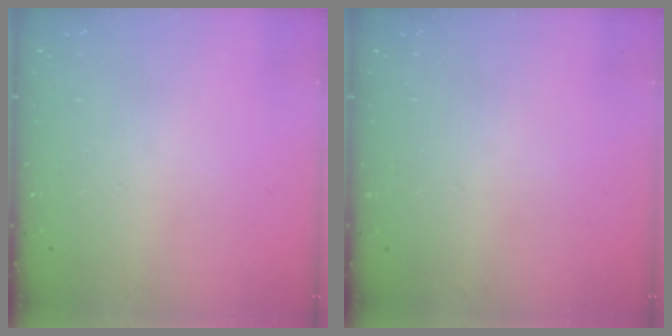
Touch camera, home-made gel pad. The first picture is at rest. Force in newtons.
{"total": 0.0}